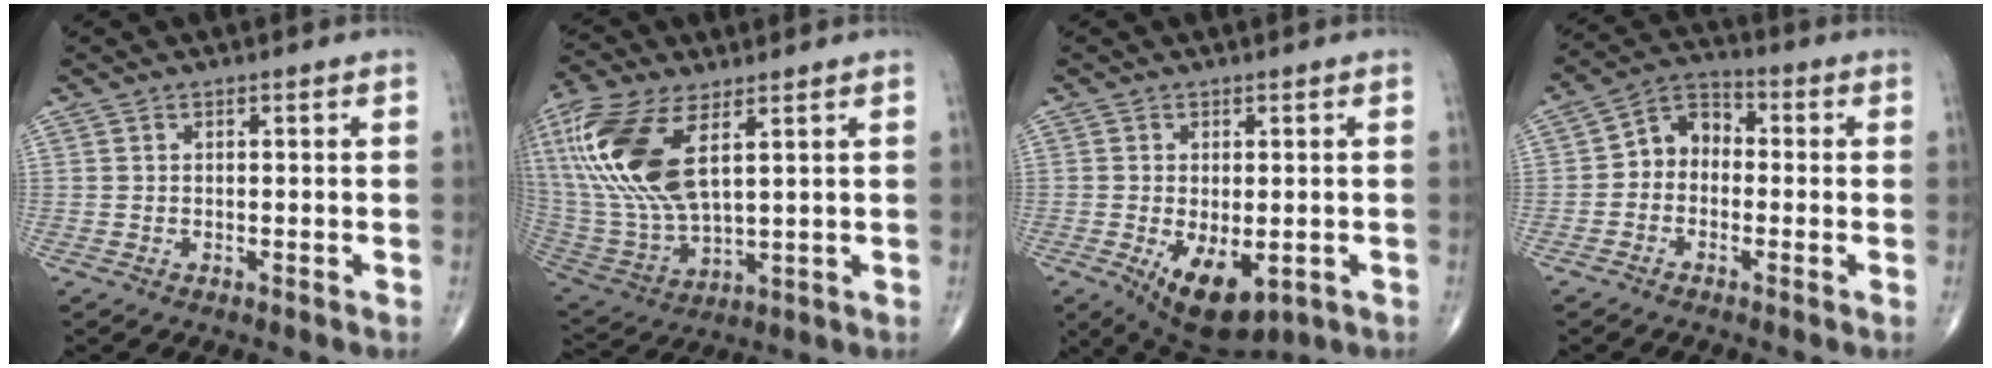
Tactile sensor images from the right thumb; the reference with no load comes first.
{"total": 20.1, "force": [6.9, 9.0, 16.6], "torque": [-0.371, -0.020, 0.139]}
{"total": 9.9, "force": [-3.1, 5.1, 7.9], "torque": [-0.116, -0.012, -0.033]}
{"total": 6.6, "force": [-0.8, 5.2, 4.0], "torque": [-0.040, 0.029, -0.035]}